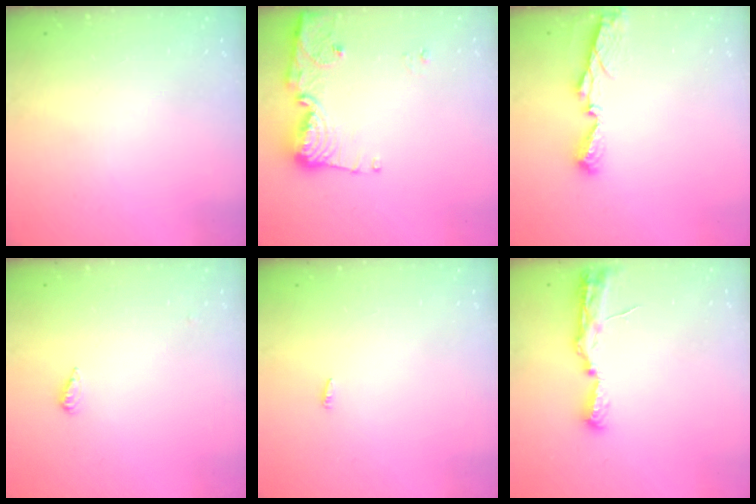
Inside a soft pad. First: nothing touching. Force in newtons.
{"total": 11.7, "press": 11.6, "slide": 1.1}
{"total": 7.2, "press": 7.2, "slide": 0.5}
{"total": 2.2, "press": 2.2, "slide": 0.5}
{"total": 2.1, "press": 1.9, "slide": 0.7}
{"total": 8.1, "press": 8.1, "slide": 0.8}